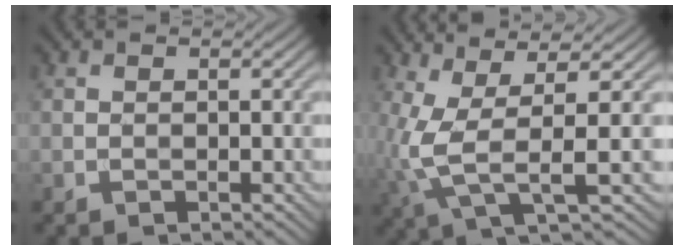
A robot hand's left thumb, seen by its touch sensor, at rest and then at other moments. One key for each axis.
{"total": 7.5, "fx": -0.1, "fy": 1.7, "fz": 7.3, "tx": -0.164, "ty": 0.003, "tz": -0.003}